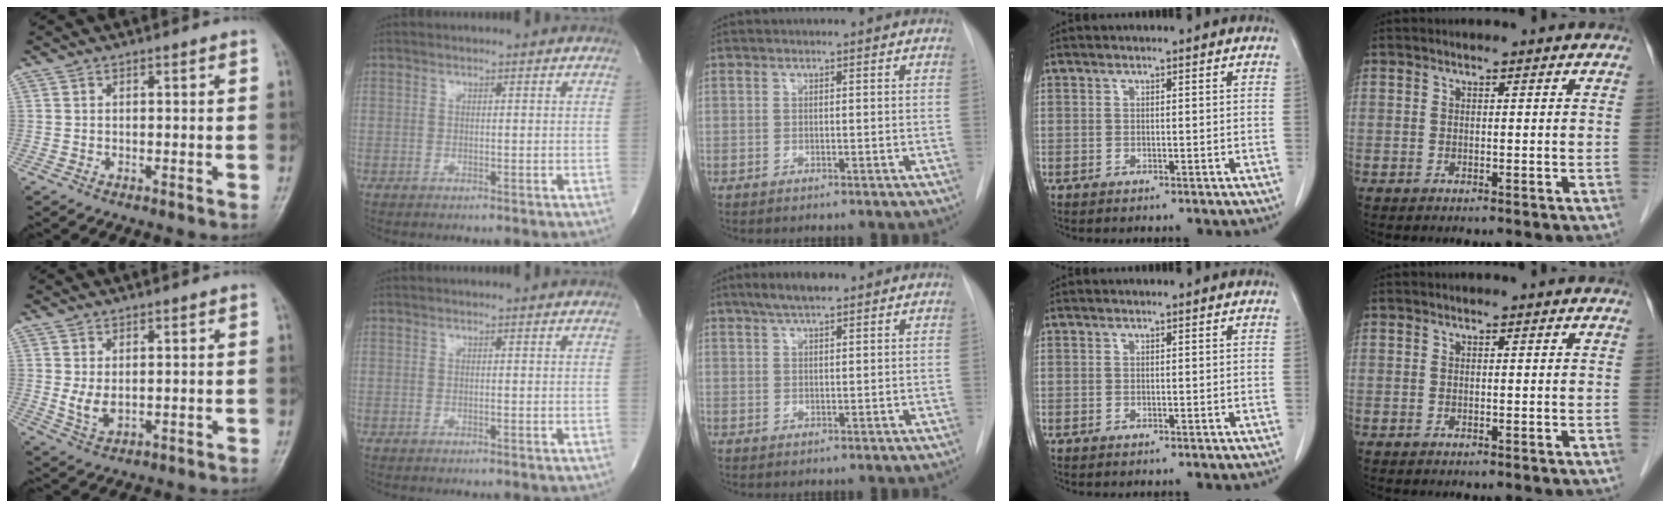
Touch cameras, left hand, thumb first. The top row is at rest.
{"thumb": {"total": 3.7, "force": [0.6, 2.2, 2.9], "torque": [-0.051, -0.010, 0.019]}, "middle": {"total": 4.4, "force": [3.1, 1.1, 2.8], "torque": [-0.055, 0.012, 0.054]}}